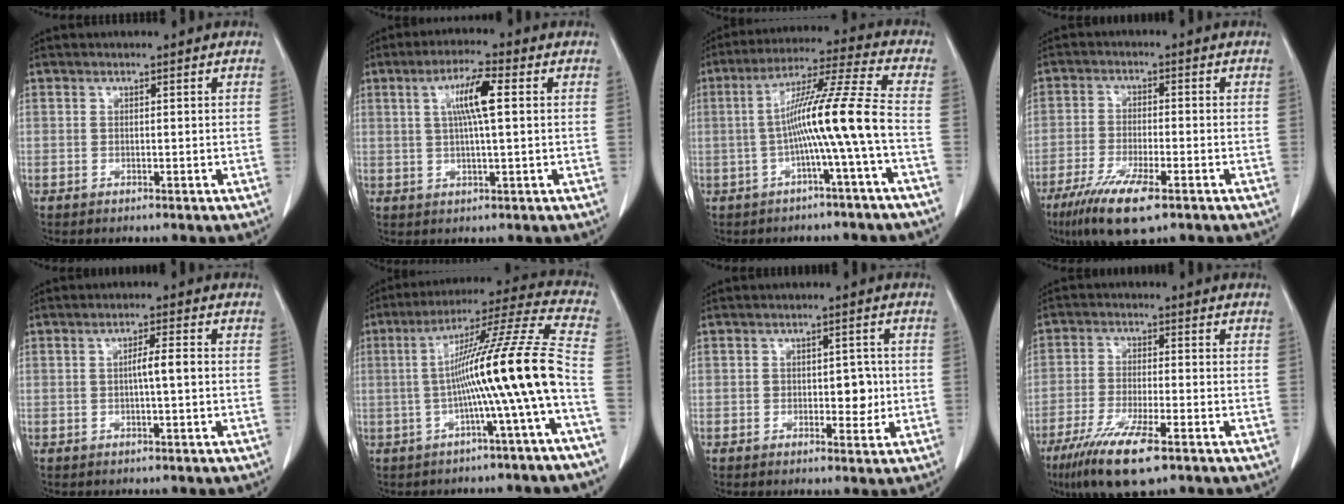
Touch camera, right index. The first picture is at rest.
{"total": 6.6, "force": [1.5, 0.4, 6.4], "torque": [-0.117, 0.006, 0.025]}
{"total": 11.1, "force": [-2.2, -2.0, 10.7], "torque": [-0.191, 0.023, -0.040]}
{"total": 9.2, "force": [-5.6, 1.7, 7.1], "torque": [-0.135, -0.021, -0.097]}
{"total": 3.0, "force": [-0.2, 0.1, 3.0], "torque": [-0.053, 0.002, -0.005]}
{"total": 15.3, "force": [-2.9, -2.2, 14.9], "torque": [-0.232, 0.019, -0.057]}
{"total": 3.8, "force": [-0.3, 2.1, 3.1], "torque": [-0.034, 0.002, -0.001]}
{"total": 10.4, "force": [-6.4, 1.6, 8.0], "torque": [-0.153, -0.026, -0.109]}